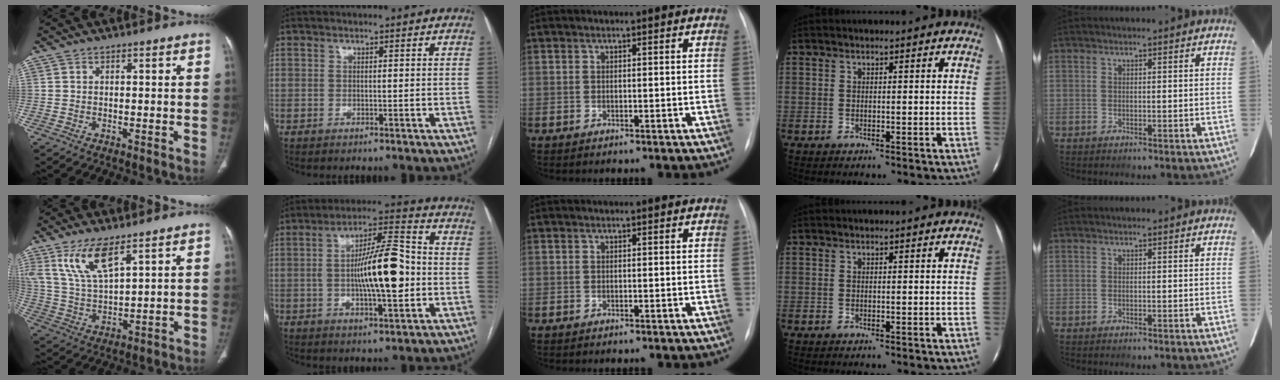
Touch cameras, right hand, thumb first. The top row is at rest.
{"thumb": {"total": 10.3, "force": [6.3, 3.3, 7.4], "torque": [-0.153, -0.027, 0.139]}, "index": {"total": 13.4, "force": [-1.1, 3.0, 13.0], "torque": [-0.222, 0.017, -0.017]}}